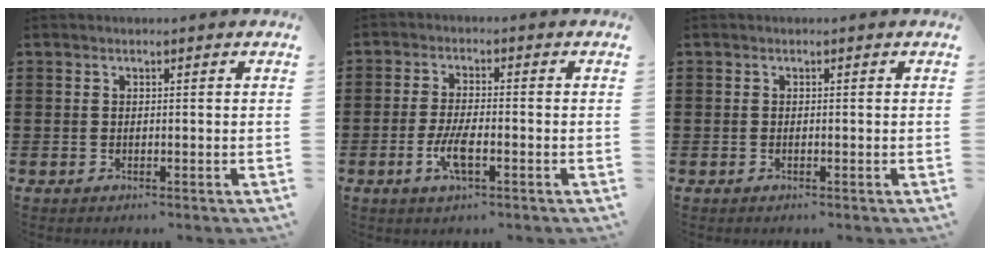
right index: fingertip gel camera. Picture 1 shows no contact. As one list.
[{"total": 4.9, "force": [-1.8, 1.4, 4.3], "torque": [-0.090, -0.003, -0.036]}, {"total": 0.0}]